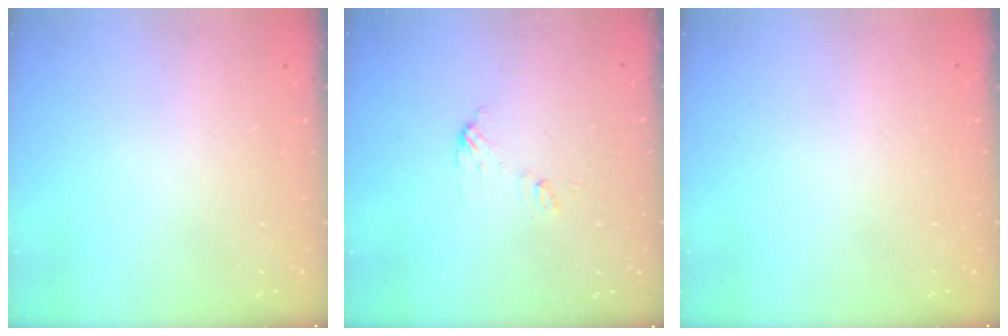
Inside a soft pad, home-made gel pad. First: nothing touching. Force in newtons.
{"total": 5.7, "press": 5.7, "slide": 0.5}
{"total": 0.0}